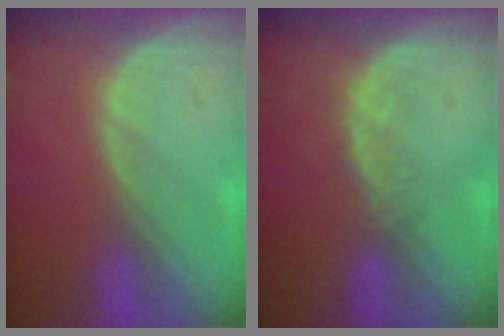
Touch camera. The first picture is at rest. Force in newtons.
{"total": 1.4, "press": 1.4, "slide": 0.2}